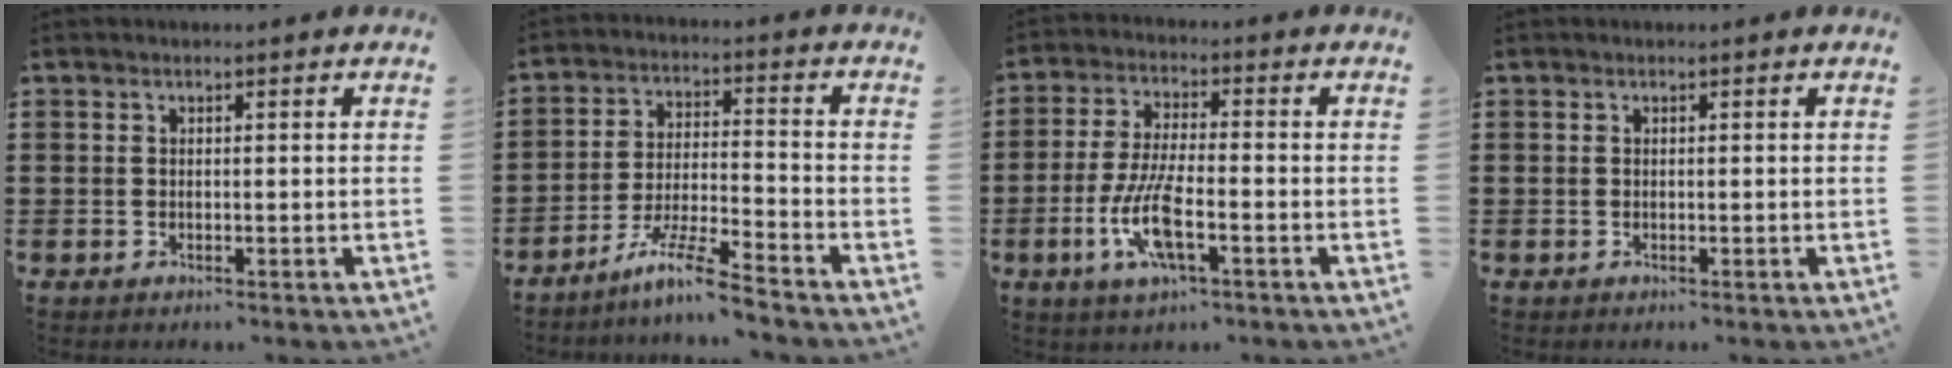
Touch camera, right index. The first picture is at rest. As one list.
[{"total": 8.0, "force": [-6.7, -0.2, 4.4], "torque": [-0.098, -0.008, -0.133]}, {"total": 8.6, "force": [-3.2, 2.3, 7.6], "torque": [-0.170, -0.017, -0.062]}, {"total": 0.0}]